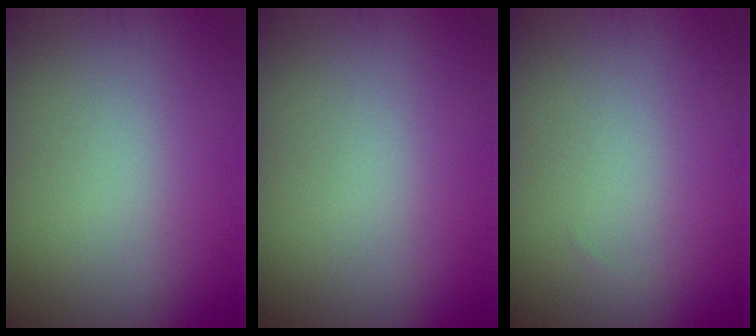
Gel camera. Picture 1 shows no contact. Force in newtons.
{"total": 0.0}
{"total": 0.0}